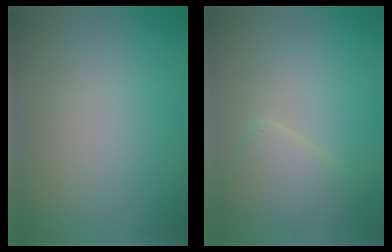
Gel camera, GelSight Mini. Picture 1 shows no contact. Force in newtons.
{"total": 2.9, "press": 2.9, "slide": 0.2}